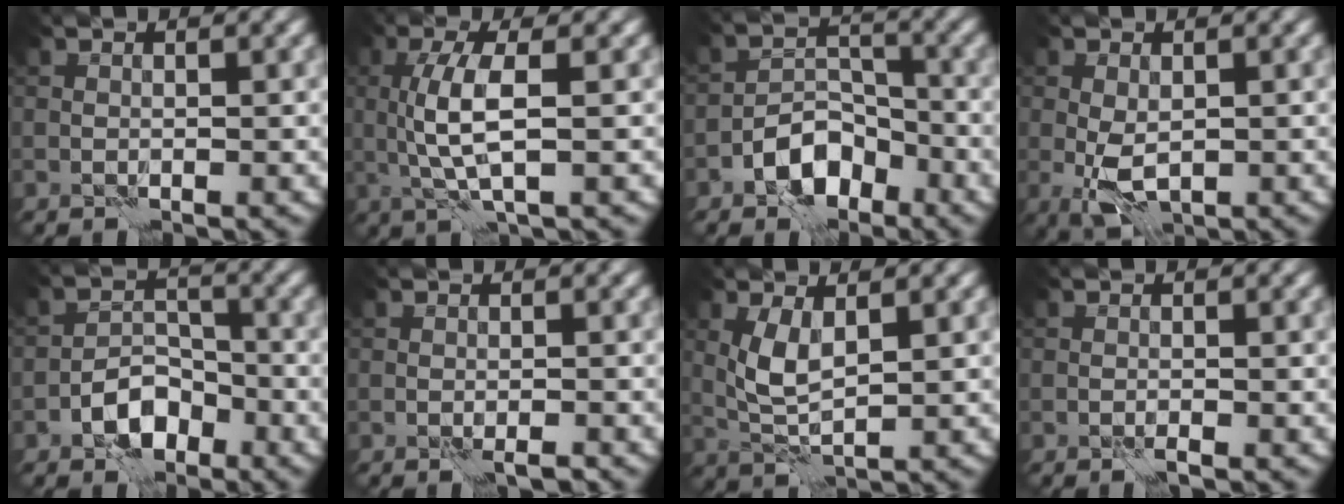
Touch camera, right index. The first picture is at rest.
{"total": 4.4, "force": [0.3, 1.3, 4.2], "torque": [-0.093, 0.004, 0.010]}
{"total": 4.9, "force": [-3.1, 2.8, 2.5], "torque": [-0.030, 0.008, -0.060]}
{"total": 3.6, "force": [-0.7, 1.9, 2.9], "torque": [-0.065, -0.008, -0.011]}
{"total": 4.1, "force": [-2.5, 2.4, 2.1], "torque": [-0.027, 0.007, -0.047]}
{"total": 1.5, "force": [-1.1, 0.2, 1.0], "torque": [-0.011, 0.004, -0.017]}
{"total": 3.3, "force": [0.9, 1.4, 2.8], "torque": [-0.068, 0.002, 0.022]}
{"total": 0.7, "force": [-0.6, 0.1, 0.5], "torque": [-0.007, 0.002, -0.011]}